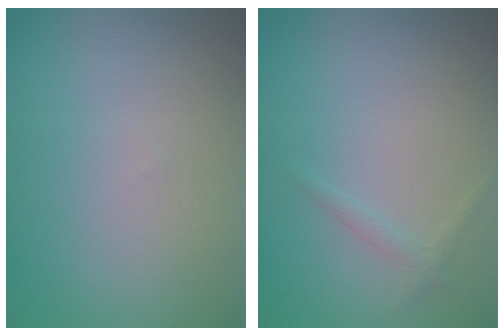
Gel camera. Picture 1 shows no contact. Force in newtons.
{"total": 0.9, "press": 0.9, "slide": 0.0}